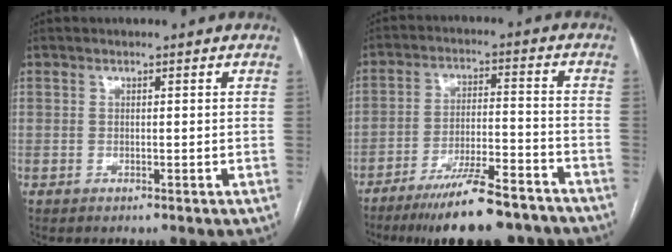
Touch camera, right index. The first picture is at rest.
{"total": 14.8, "force": [-12.1, 2.5, 8.1], "torque": [-0.121, 0.002, -0.190]}